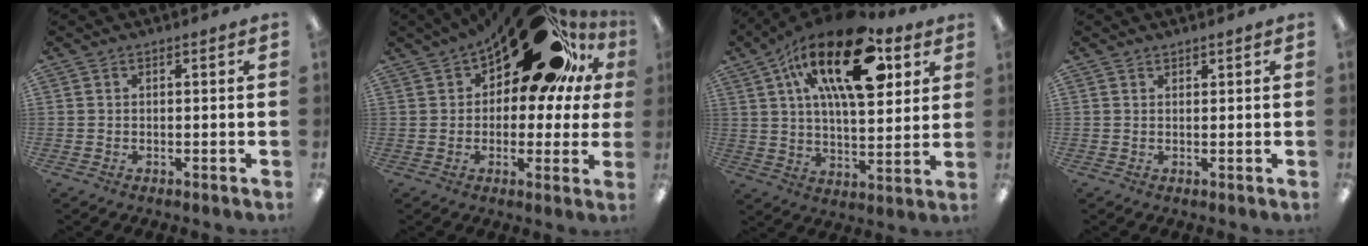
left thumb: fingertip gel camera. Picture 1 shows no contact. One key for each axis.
{"total": 24.8, "fx": 13.6, "fy": 12.1, "fz": 16.8, "tx": -0.239, "ty": -0.067, "tz": 0.227}
{"total": 24.3, "fx": 11.4, "fy": 11.0, "fz": 18.4, "tx": -0.291, "ty": -0.035, "tz": 0.182}
{"total": 0.6, "fx": 0.6, "fy": 0.1, "fz": 0.1, "tx": -0.002, "ty": -0.001, "tz": 0.012}